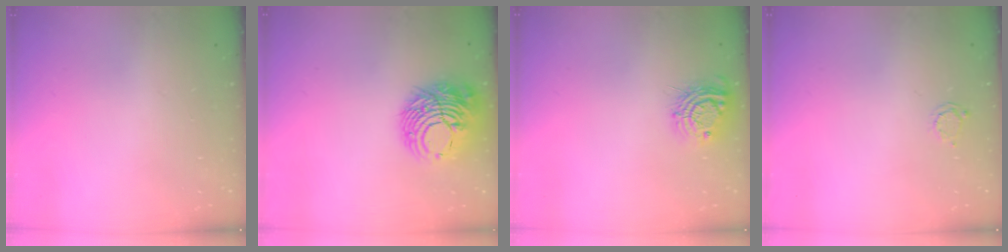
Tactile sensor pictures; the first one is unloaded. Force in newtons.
{"total": 11.4, "press": 11.3, "slide": 1.1}
{"total": 9.6, "press": 9.6, "slide": 0.5}
{"total": 2.8, "press": 2.8, "slide": 0.3}